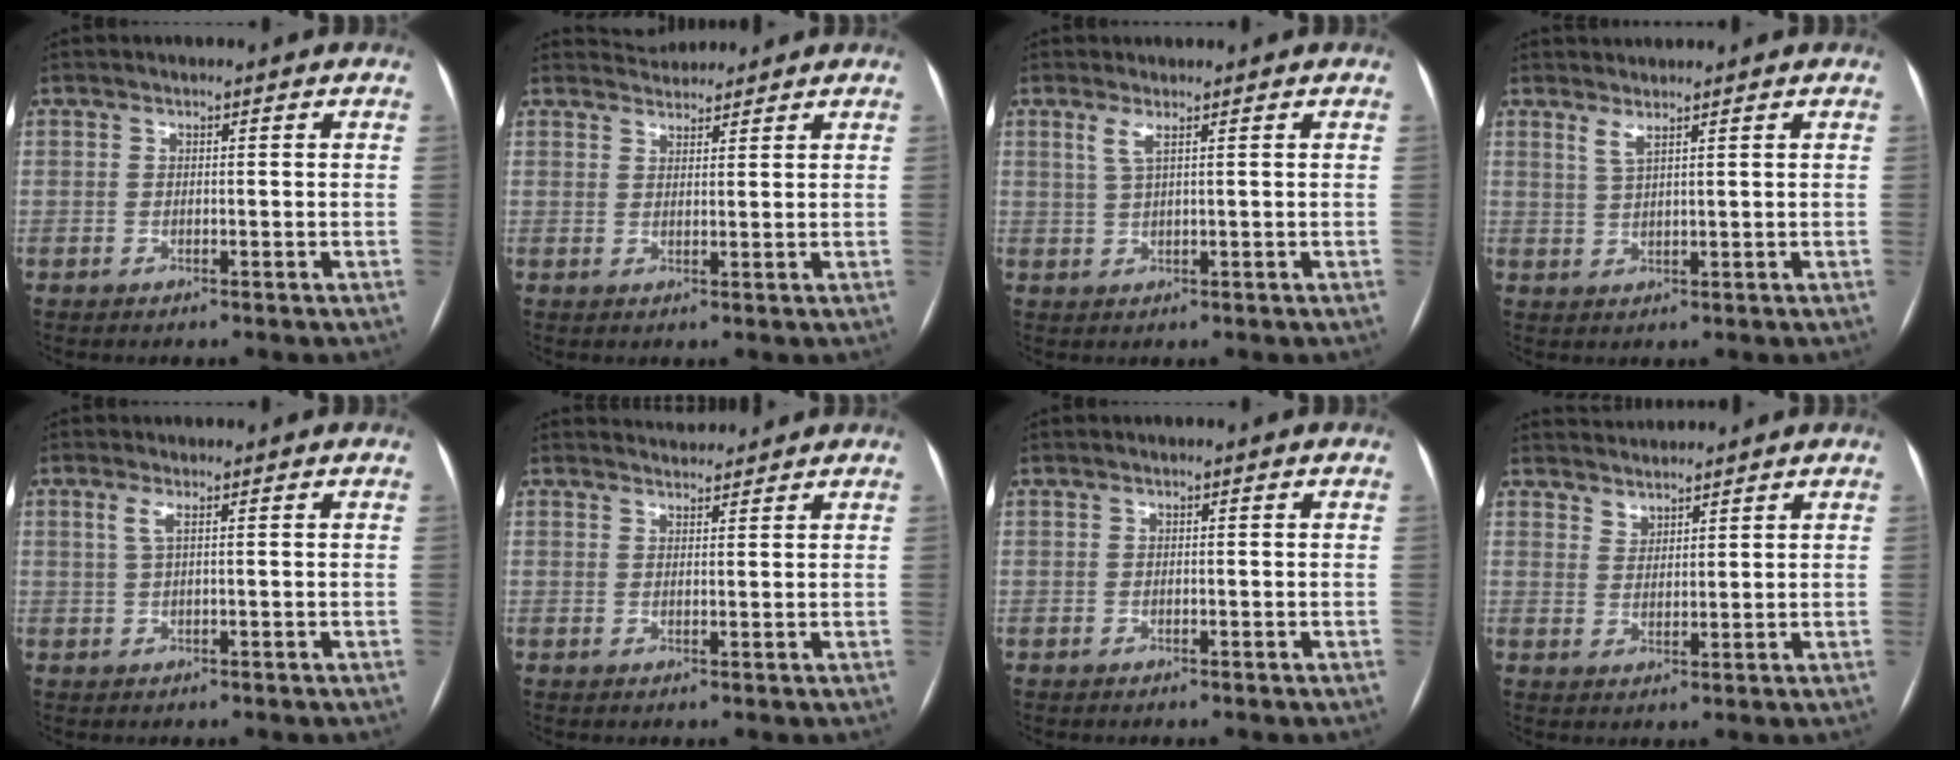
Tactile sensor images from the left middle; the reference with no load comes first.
{"total": 3.6, "force": [3.5, 0.8, -0.1], "torque": [-0.002, 0.021, 0.058]}
{"total": 1.9, "force": [1.1, 0.0, 1.6], "torque": [-0.041, 0.001, 0.025]}
{"total": 1.9, "force": [1.7, 0.0, 1.0], "torque": [-0.025, -0.003, 0.036]}
{"total": 1.6, "force": [0.8, 0.1, 1.4], "torque": [-0.039, 0.007, 0.017]}
{"total": 3.9, "force": [3.9, 0.5, 0.2], "torque": [-0.010, 0.018, 0.058]}
{"total": 0.0}
{"total": 5.2, "force": [4.9, 1.6, 0.4], "torque": [-0.004, 0.020, 0.085]}